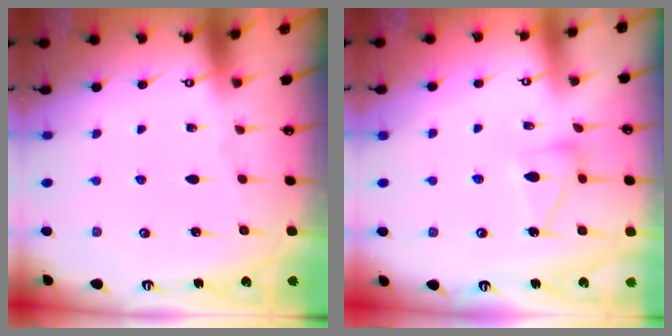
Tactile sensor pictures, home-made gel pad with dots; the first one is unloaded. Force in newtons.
{"total": 11.4, "press": 11.4, "slide": 0.5}